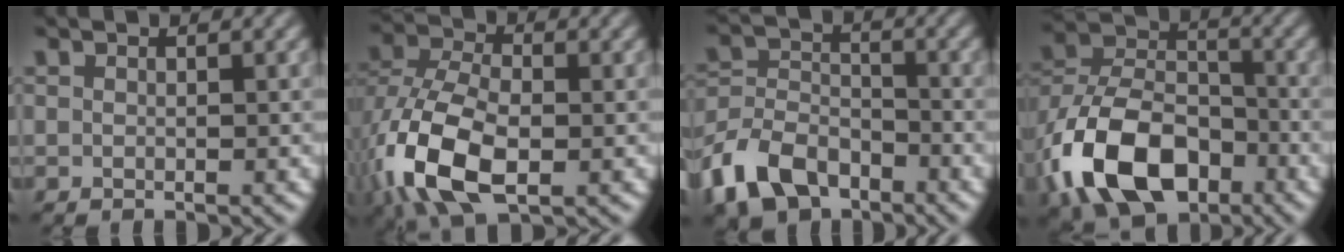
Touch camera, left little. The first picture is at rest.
{"total": 10.3, "force": [-3.3, 5.7, 7.9], "torque": [-0.189, -0.009, -0.069]}
{"total": 7.5, "force": [-5.1, 4.3, 3.3], "torque": [-0.073, 0.002, -0.113]}
{"total": 12.5, "force": [-6.1, 7.4, 7.9], "torque": [-0.169, -0.002, -0.123]}